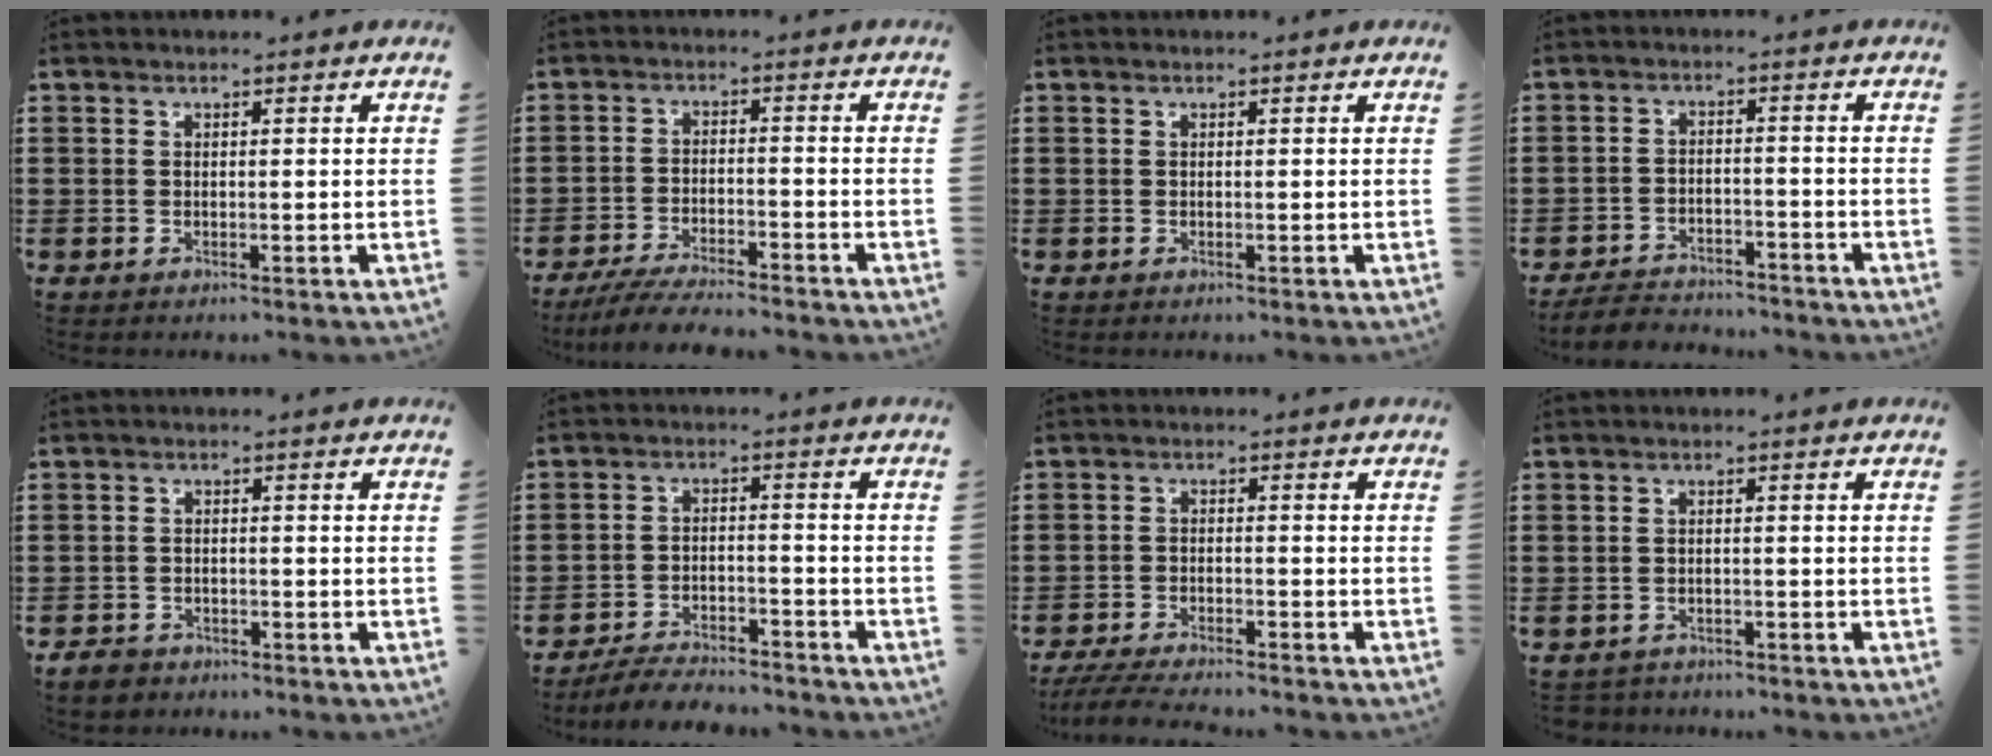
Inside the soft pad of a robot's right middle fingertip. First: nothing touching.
{"total": 5.0, "force": [-4.7, 0.2, 1.7], "torque": [-0.042, -0.008, -0.095]}
{"total": 0.0}
{"total": 4.5, "force": [-4.4, 0.9, 0.3], "torque": [-0.012, 0.007, -0.093]}
{"total": 2.2, "force": [-1.9, 0.9, 0.3], "torque": [-0.019, 0.002, -0.044]}
{"total": 5.1, "force": [-5.0, 0.6, 1.1], "torque": [-0.017, 0.006, -0.098]}
{"total": 4.3, "force": [-4.1, 0.2, 1.4], "torque": [-0.035, -0.009, -0.085]}
{"total": 1.4, "force": [-1.4, 0.3, -0.2], "torque": [-0.002, 0.001, -0.032]}